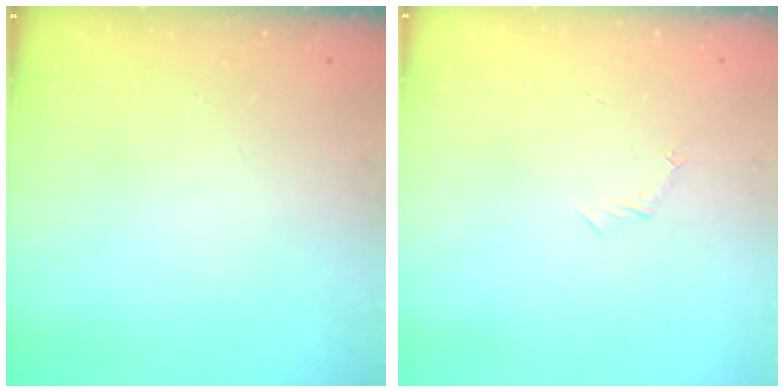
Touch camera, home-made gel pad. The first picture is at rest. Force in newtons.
{"total": 3.9, "press": 3.7, "slide": 1.0}